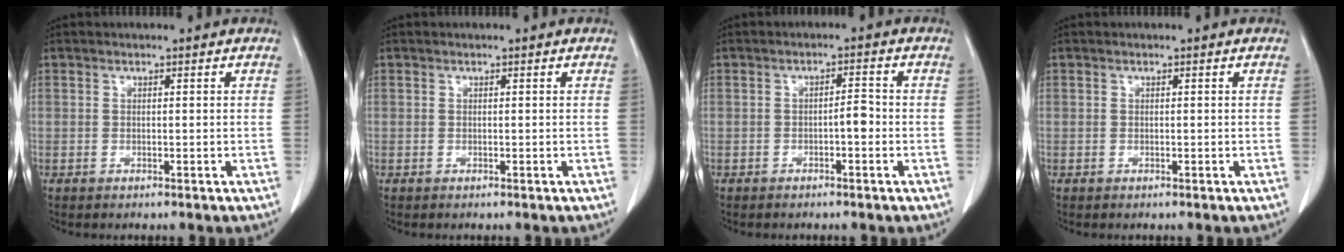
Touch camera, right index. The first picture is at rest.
{"total": 0.0}
{"total": 2.2, "force": [-0.6, 0.5, 2.0], "torque": [-0.025, 0.006, -0.009]}
{"total": 0.0}